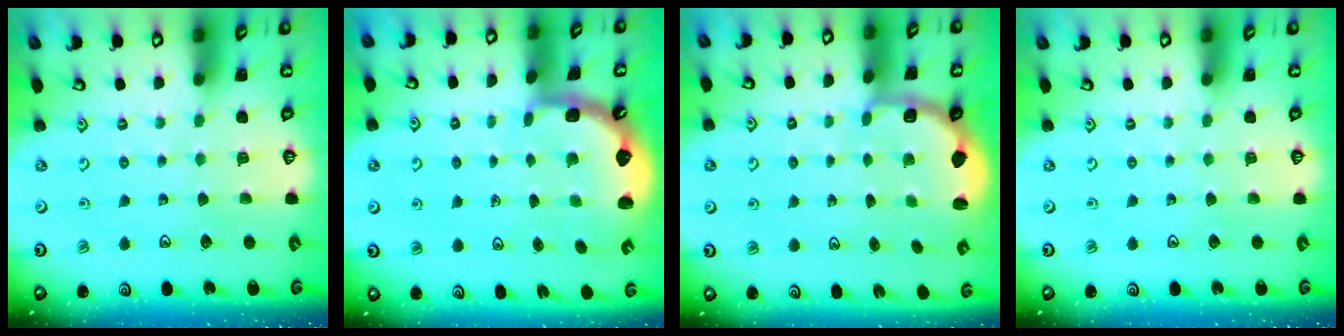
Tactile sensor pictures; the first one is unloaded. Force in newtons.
{"total": 2.5, "press": 1.7, "slide": 1.8}
{"total": 3.0, "press": 2.2, "slide": 2.0}
{"total": 0.0}